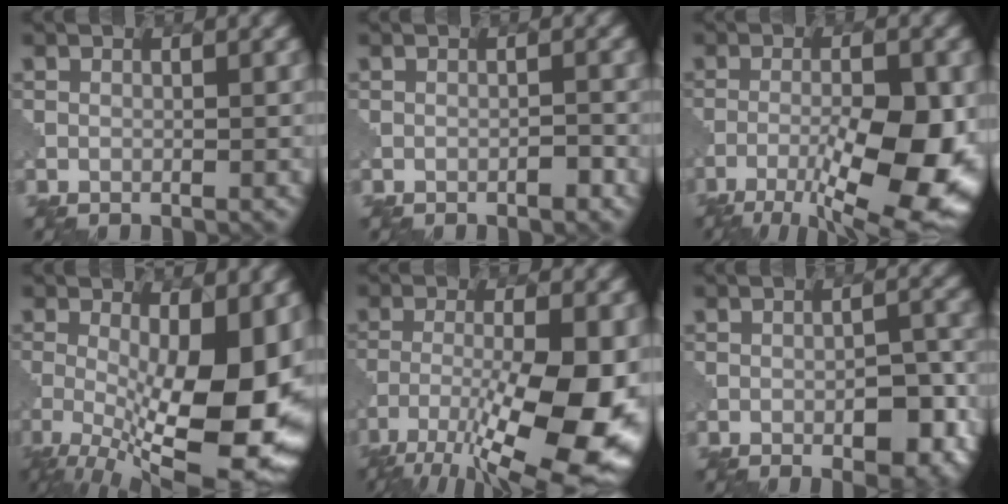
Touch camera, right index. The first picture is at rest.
{"total": 1.0, "force": [-0.6, 0.3, 0.7], "torque": [-0.010, 0.003, -0.011]}
{"total": 11.7, "force": [-5.1, 3.5, 9.9], "torque": [-0.169, -0.018, -0.075]}
{"total": 15.4, "force": [-2.6, 5.5, 14.2], "torque": [-0.209, -0.014, -0.032]}
{"total": 13.7, "force": [-6.5, 4.1, 11.4], "torque": [-0.205, -0.017, -0.102]}
{"total": 4.9, "force": [-2.1, 1.9, 4.0], "torque": [-0.052, 0.004, -0.029]}